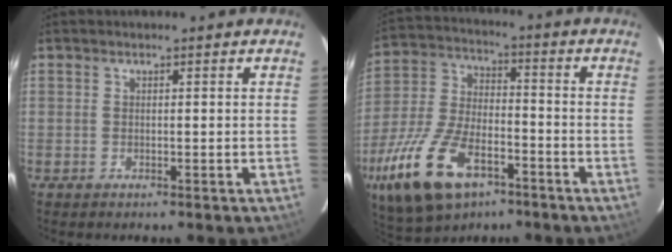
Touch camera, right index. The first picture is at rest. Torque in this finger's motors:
{"motor_torque": [1.21, -0.93, 0.93, 0.21]}